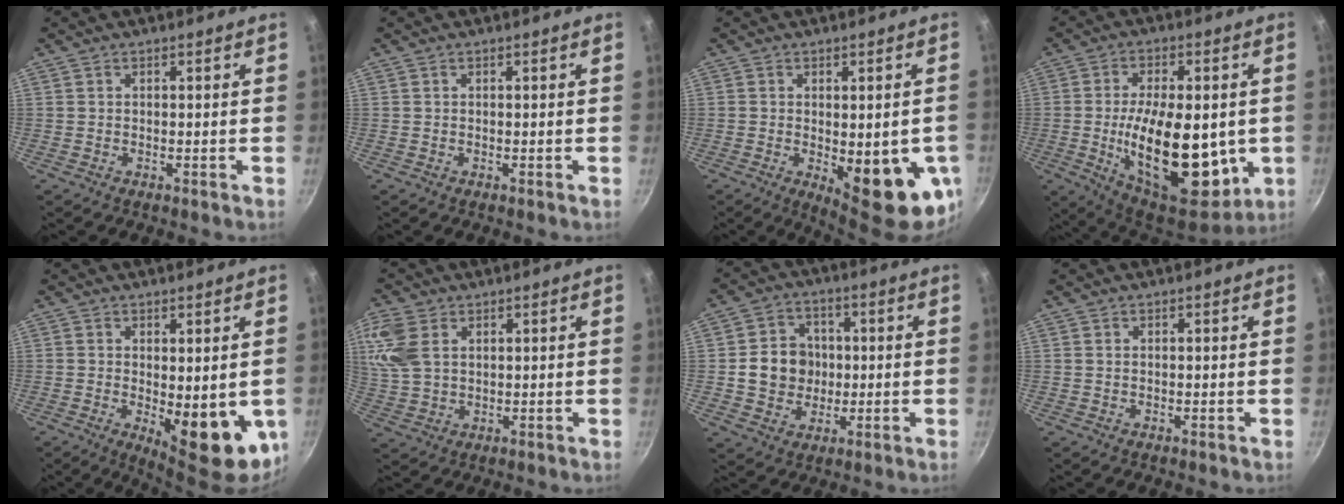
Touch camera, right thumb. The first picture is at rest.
{"total": 0.0}
{"total": 16.5, "force": [-3.7, 6.4, 14.8], "torque": [-0.156, -0.017, -0.034]}
{"total": 24.2, "force": [-2.6, 12.3, 20.7], "torque": [-0.304, -0.010, -0.029]}
{"total": 13.1, "force": [-1.9, 5.6, 11.7], "torque": [-0.129, -0.016, -0.010]}
{"total": 10.0, "force": [3.7, 6.6, 6.4], "torque": [-0.139, -0.001, 0.078]}
{"total": 9.8, "force": [0.1, 8.8, 4.3], "torque": [-0.039, 0.011, 0.001]}
{"total": 0.0}